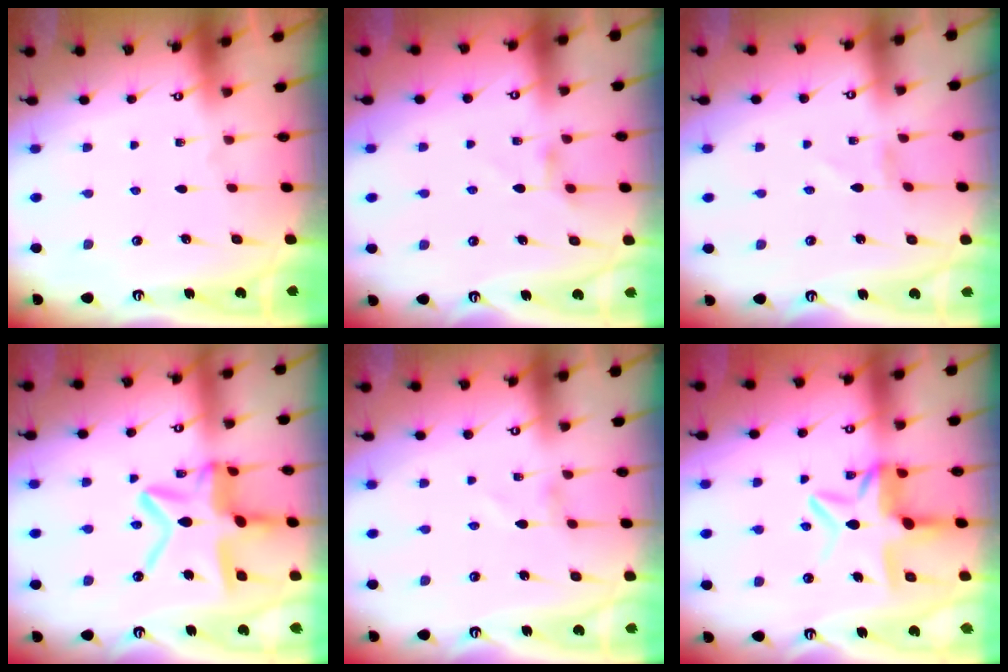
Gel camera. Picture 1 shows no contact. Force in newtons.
{"total": 2.8, "press": 2.7, "slide": 0.5}
{"total": 0.8, "press": 0.8, "slide": 0.1}
{"total": 16.2, "press": 16.2, "slide": 1.5}
{"total": 0.8, "press": 0.8, "slide": 0.1}
{"total": 10.1, "press": 10.0, "slide": 1.7}